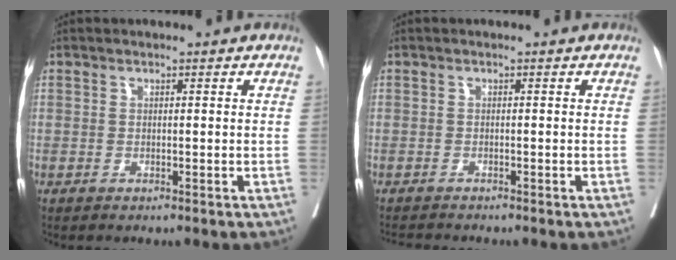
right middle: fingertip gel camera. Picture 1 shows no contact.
{"total": 2.0, "force": [-1.9, -0.3, 0.3], "torque": [-0.005, -0.008, -0.034]}